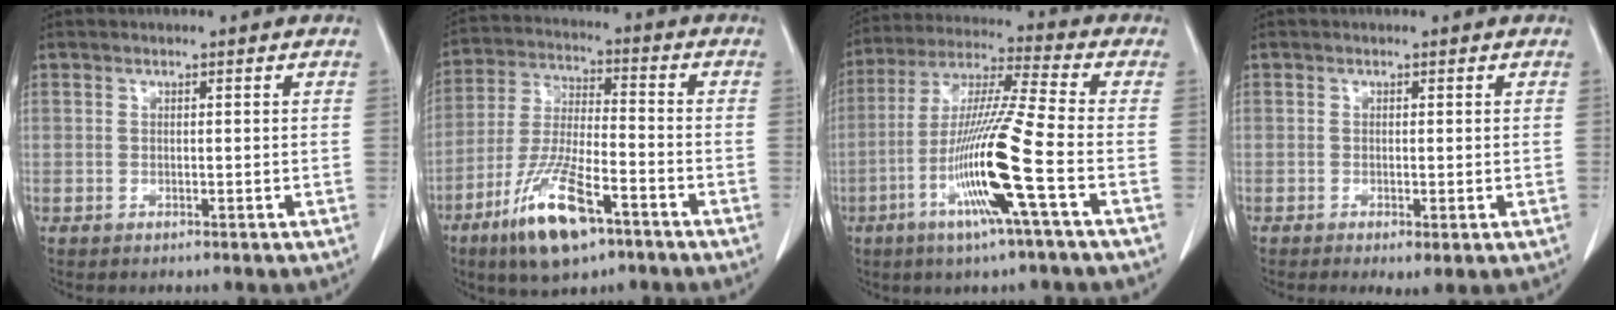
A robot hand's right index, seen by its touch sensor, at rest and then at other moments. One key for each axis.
{"total": 13.6, "fx": -7.8, "fy": 3.3, "fz": 10.7, "tx": -0.217, "ty": -0.021, "tz": -0.138}
{"total": 14.7, "fx": -5.0, "fy": -1.3, "fz": 13.8, "tx": -0.275, "ty": -0.013, "tz": -0.100}
{"total": 2.2, "fx": -0.9, "fy": 0.5, "fz": 1.9, "tx": -0.027, "ty": -0.007, "tz": -0.010}